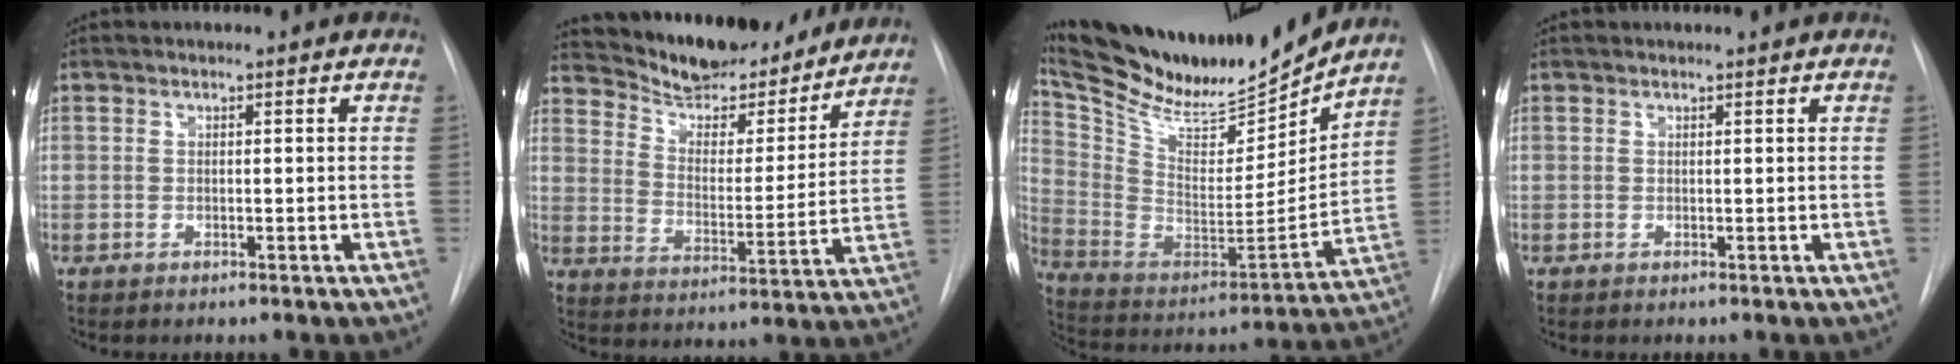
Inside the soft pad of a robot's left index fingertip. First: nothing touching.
{"total": 19.2, "force": [17.6, 4.6, 6.2], "torque": [-0.094, -0.010, 0.263]}
{"total": 22.6, "force": [20.6, 3.5, 8.5], "torque": [-0.163, -0.040, 0.339]}
{"total": 1.1, "force": [1.1, 0.1, 0.1], "torque": [-0.007, 0.013, 0.016]}